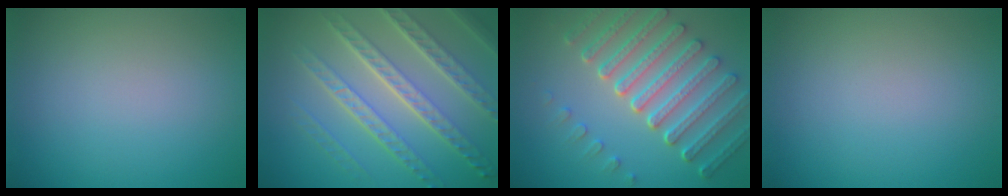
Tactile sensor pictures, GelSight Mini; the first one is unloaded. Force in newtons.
{"total": 7.4, "press": 5.2, "slide": 5.2}
{"total": 7.2, "press": 5.4, "slide": 4.7}
{"total": 0.0}